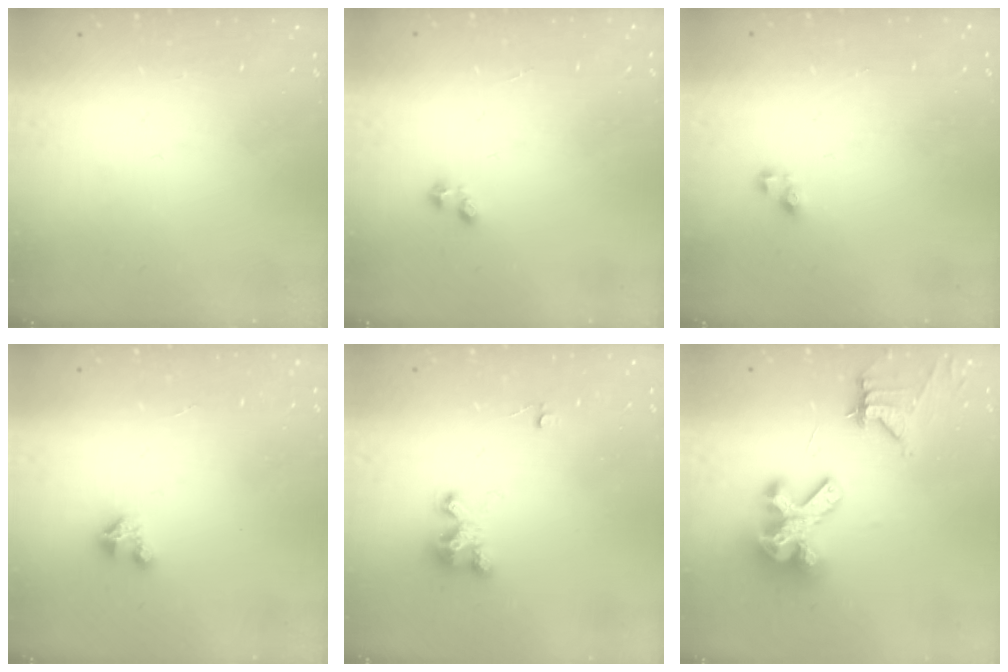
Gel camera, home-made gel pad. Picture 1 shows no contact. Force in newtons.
{"total": 1.2, "press": 1.1, "slide": 0.5}
{"total": 3.2, "press": 3.2, "slide": 0.5}
{"total": 2.5, "press": 2.5, "slide": 0.3}
{"total": 3.6, "press": 3.6, "slide": 0.3}
{"total": 13.0, "press": 12.9, "slide": 1.6}